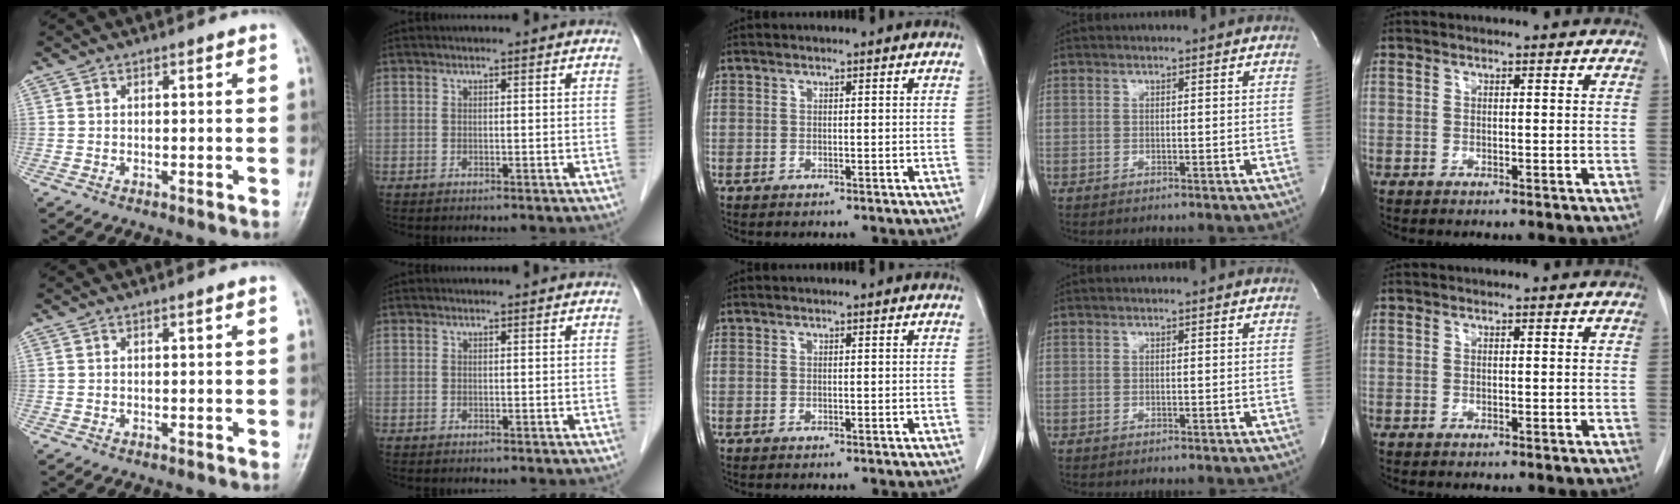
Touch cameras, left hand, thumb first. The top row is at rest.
{}